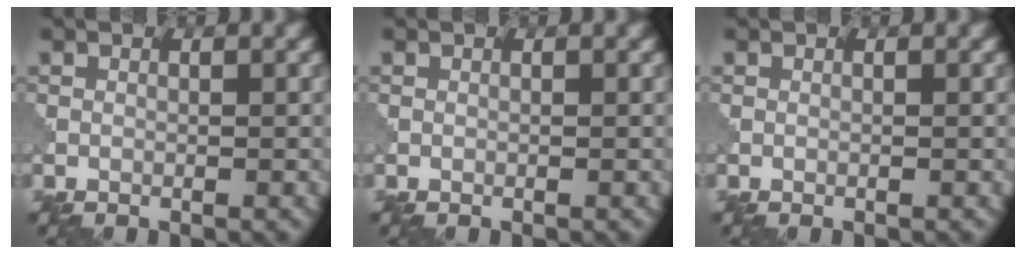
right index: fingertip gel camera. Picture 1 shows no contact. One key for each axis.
{"total": 0.0}
{"total": 0.0}